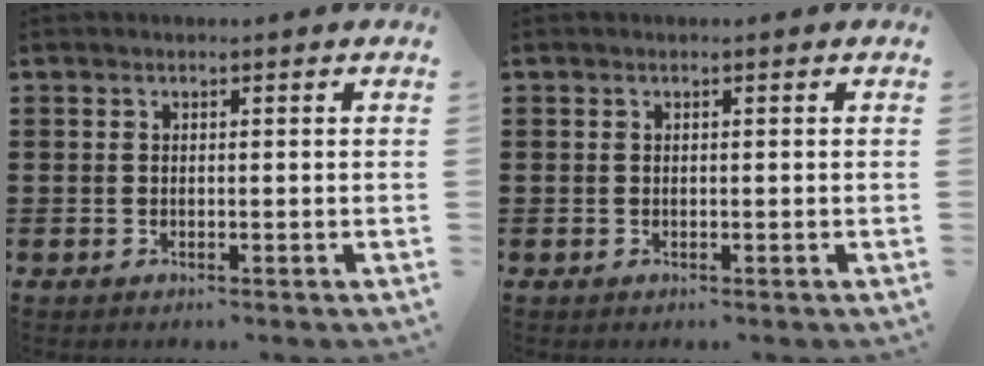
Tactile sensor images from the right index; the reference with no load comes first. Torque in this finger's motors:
{"motor_torque": [0.36, 0.37, 0.00, 0.00]}